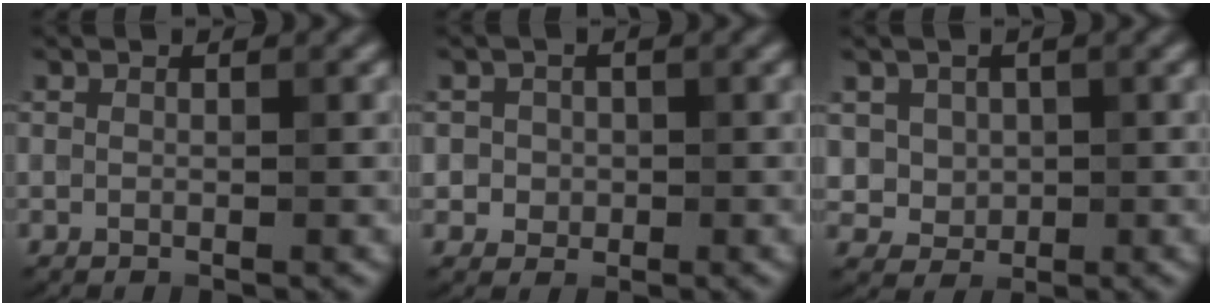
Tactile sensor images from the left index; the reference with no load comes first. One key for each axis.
{"total": 2.9, "fx": 0.5, "fy": 2.8, "fz": 0.9, "tx": 0.002, "ty": 0.019, "tz": 0.000}
{"total": 3.2, "fx": 1.0, "fy": 2.8, "fz": 1.2, "tx": -0.021, "ty": 0.003, "tz": 0.023}